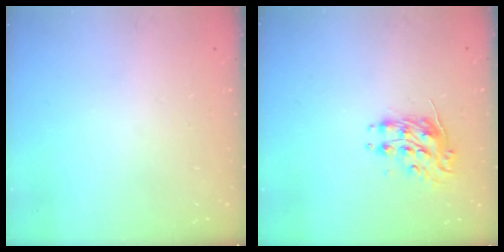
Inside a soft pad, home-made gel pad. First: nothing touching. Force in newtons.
{"total": 8.7, "press": 8.7, "slide": 0.3}